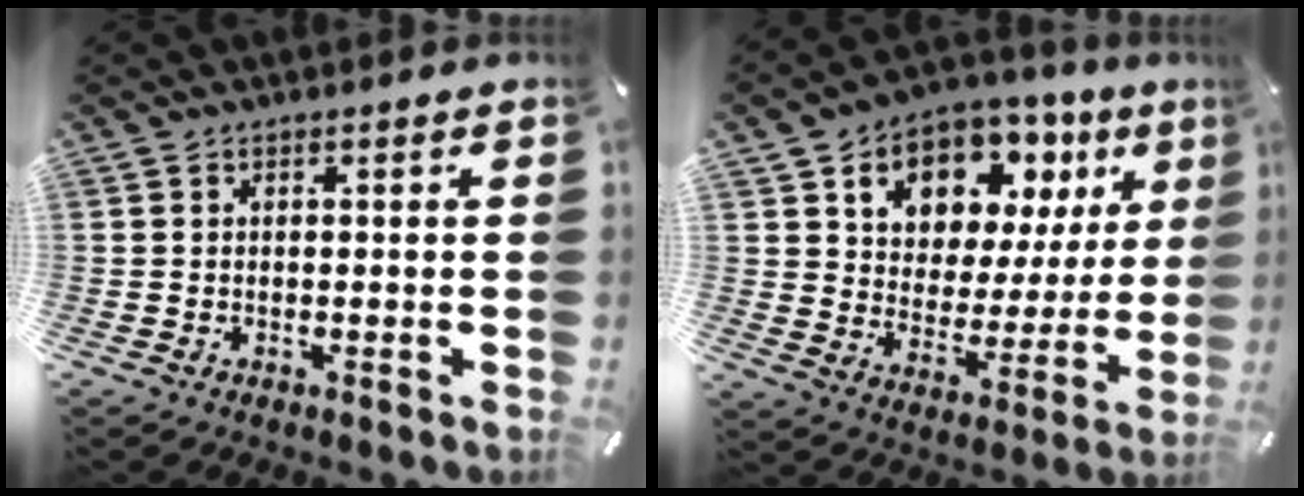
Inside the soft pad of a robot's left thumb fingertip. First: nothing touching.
{"total": 10.8, "force": [6.8, 7.7, 3.3], "torque": [-0.056, -0.059, 0.120]}